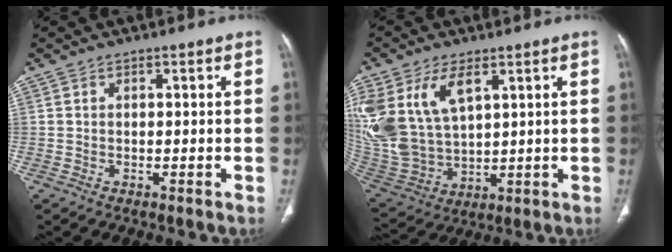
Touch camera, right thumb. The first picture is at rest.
{"total": 18.9, "force": [7.2, 11.4, 13.3], "torque": [-0.296, -0.016, 0.154]}